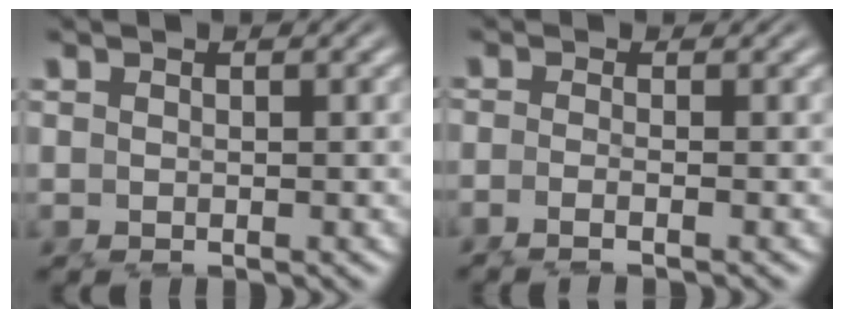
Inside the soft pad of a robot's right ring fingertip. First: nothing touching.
{"total": 2.7, "force": [-2.1, 0.4, 1.6], "torque": [-0.035, -0.002, -0.039]}